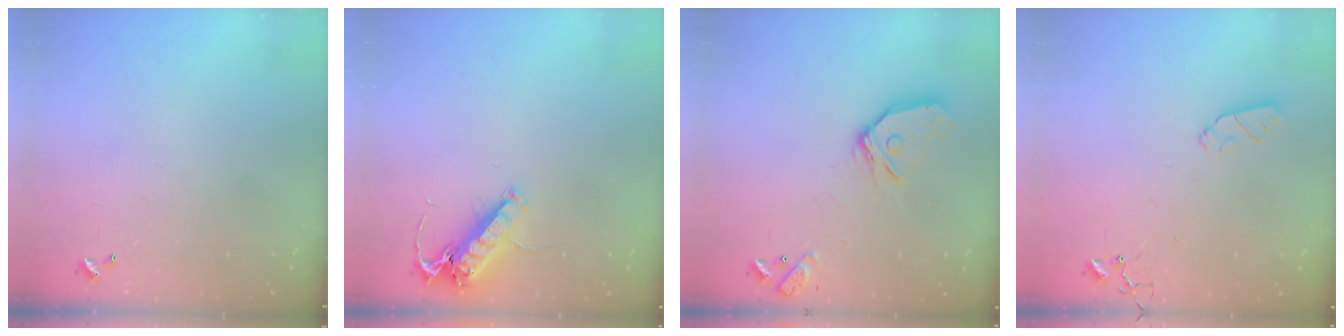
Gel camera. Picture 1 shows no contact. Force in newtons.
{"total": 14.1, "press": 14.0, "slide": 1.8}
{"total": 15.0, "press": 14.9, "slide": 2.2}
{"total": 5.4, "press": 5.4, "slide": 0.4}